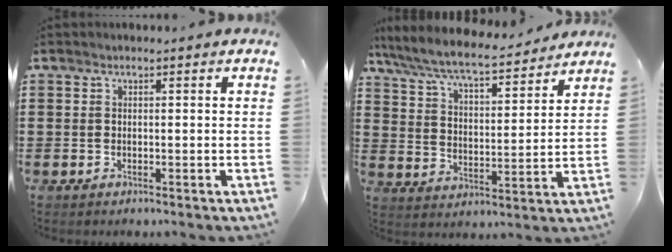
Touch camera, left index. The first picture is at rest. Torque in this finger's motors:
{"motor_torque": [0.95, -1.19, 0.24, 0.18]}